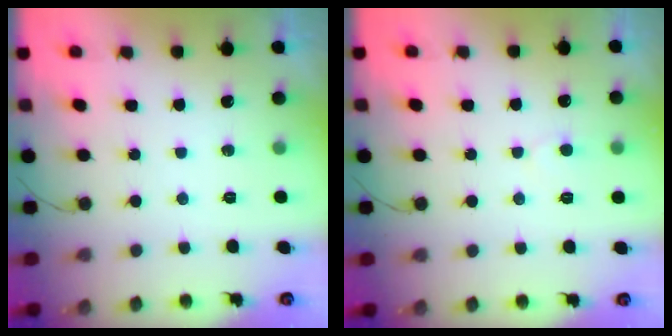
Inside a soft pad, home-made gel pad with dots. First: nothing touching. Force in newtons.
{"total": 4.5, "press": 4.4, "slide": 0.3}